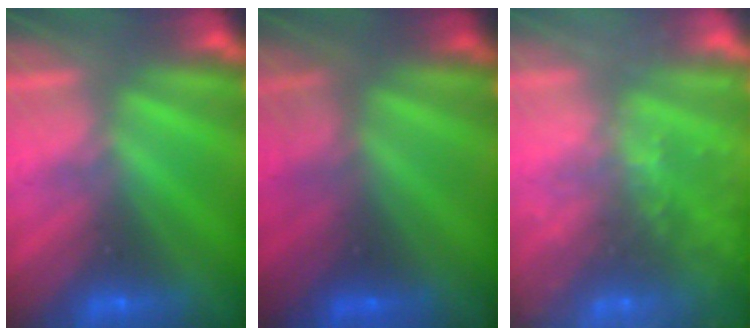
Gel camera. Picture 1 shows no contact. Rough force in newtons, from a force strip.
{"total": 2.4}
{"total": 7.0}